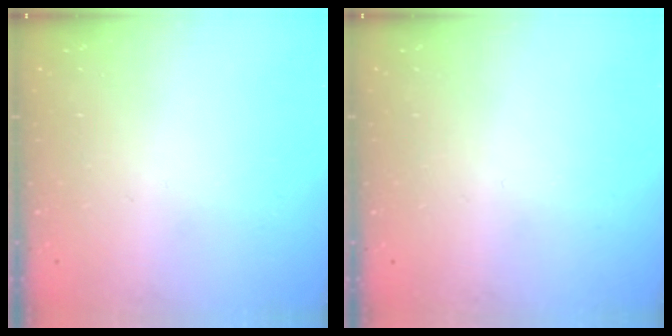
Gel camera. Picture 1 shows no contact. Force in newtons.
{"total": 0.0}